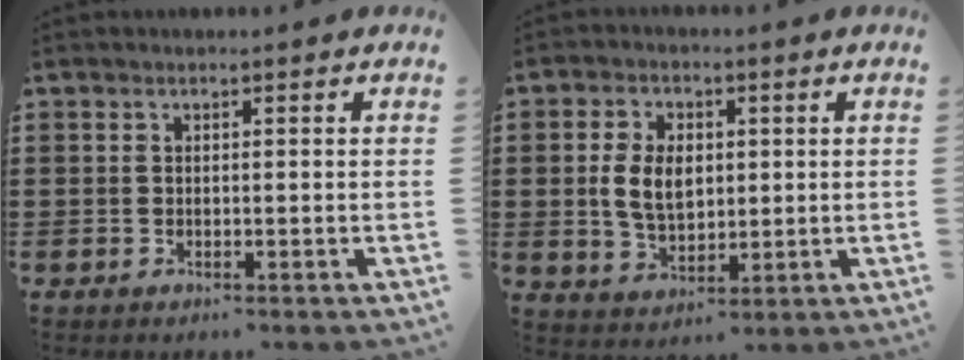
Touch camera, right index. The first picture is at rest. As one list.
[{"total": 6.4, "force": [0.5, 4.3, 4.8], "torque": [-0.113, 0.004, 0.000]}]